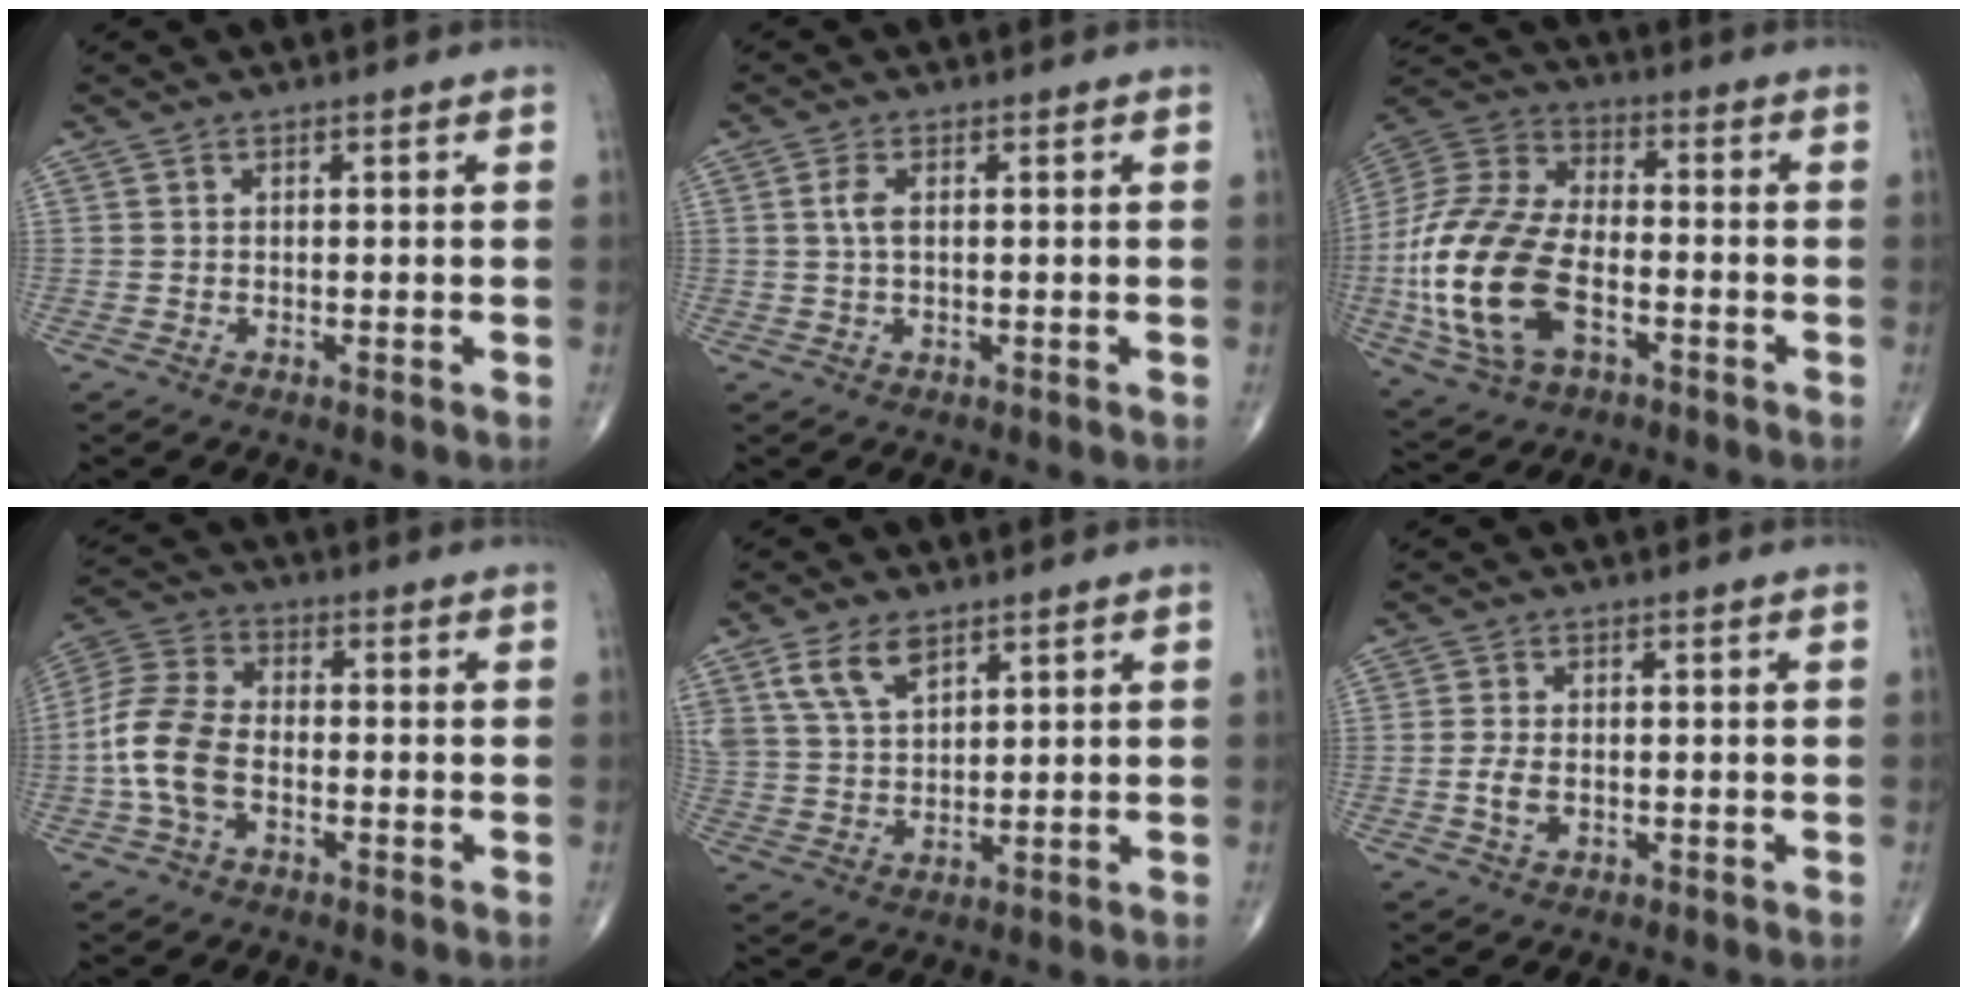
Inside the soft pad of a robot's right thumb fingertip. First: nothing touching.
{"total": 2.5, "force": [0.4, 1.1, 2.2], "torque": [-0.053, 0.006, 0.009]}
{"total": 22.0, "force": [-5.6, 12.6, 17.2], "torque": [-0.371, 0.013, -0.101]}
{"total": 10.9, "force": [-2.5, 6.7, 8.1], "torque": [-0.177, 0.028, -0.057]}
{"total": 7.8, "force": [4.7, 4.0, 4.7], "torque": [-0.084, -0.015, 0.099]}
{"total": 3.2, "force": [-0.6, 1.9, 2.4], "torque": [-0.052, 0.001, -0.011]}